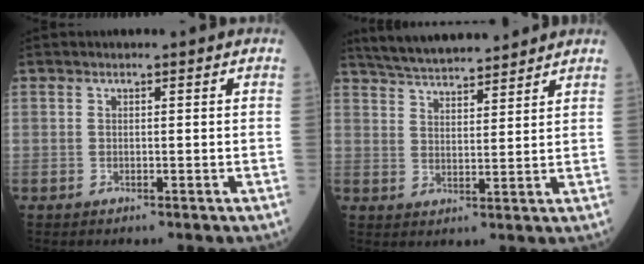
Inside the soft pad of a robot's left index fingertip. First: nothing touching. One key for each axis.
{"total": 11.5, "fx": 10.5, "fy": 1.6, "fz": 4.3, "tx": -0.077, "ty": 0.017, "tz": 0.169}